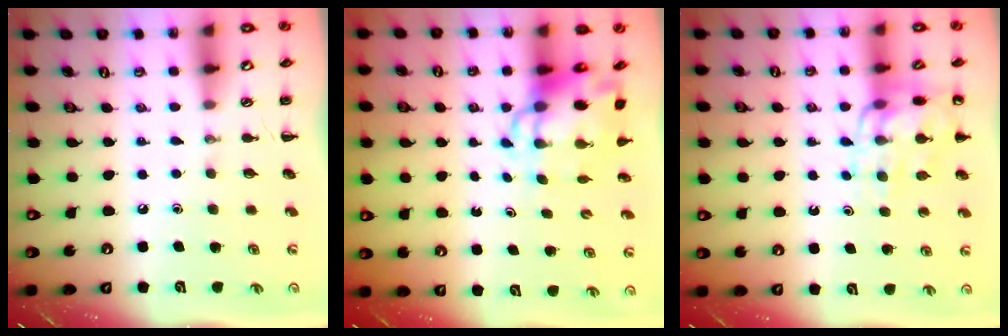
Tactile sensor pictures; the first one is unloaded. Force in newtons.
{"total": 7.4, "press": 7.1, "slide": 2.0}
{"total": 12.3, "press": 12.1, "slide": 2.2}